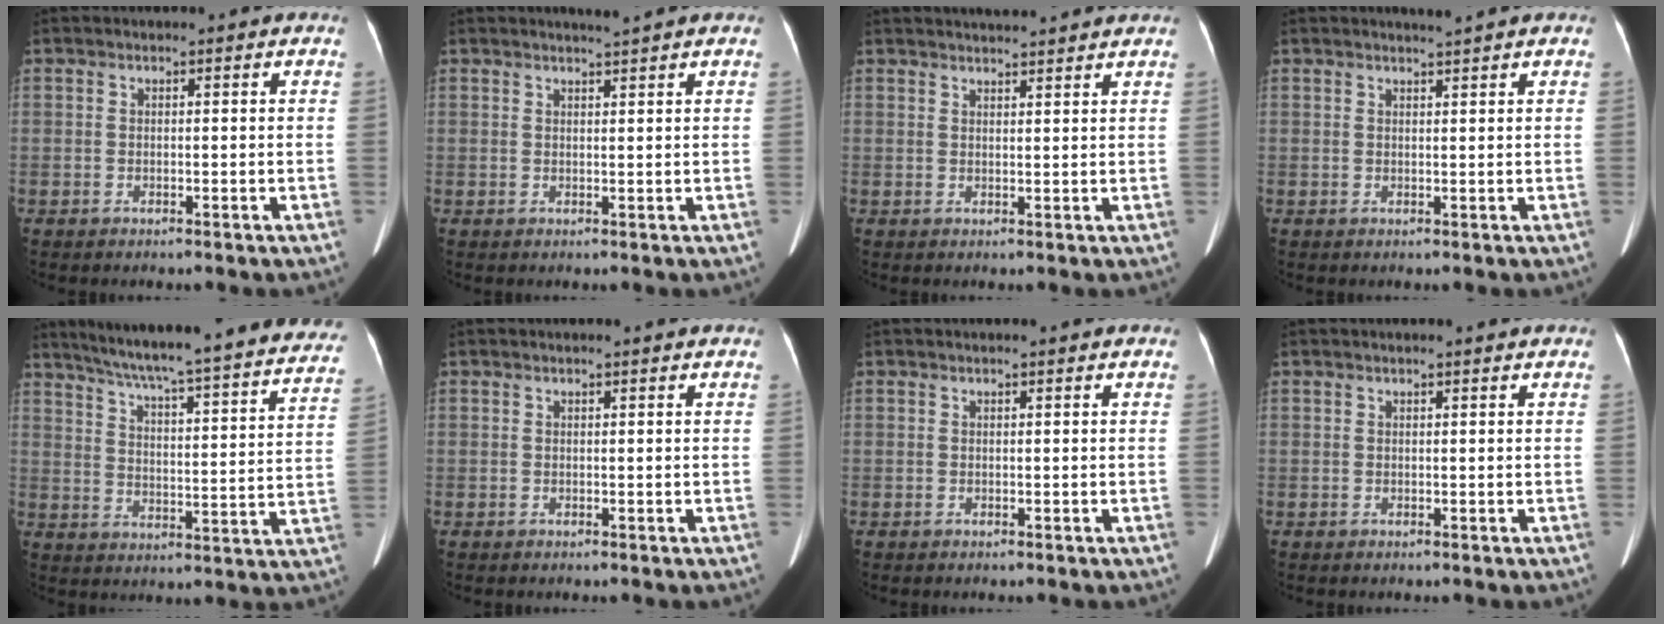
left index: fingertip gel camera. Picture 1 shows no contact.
{"total": 2.0, "force": [1.8, -0.5, 0.7], "torque": [-0.010, 0.003, 0.029]}
{"total": 6.2, "force": [5.9, -0.3, 1.8], "torque": [-0.028, 0.025, 0.074]}
{"total": 1.7, "force": [1.5, -0.4, 0.5], "torque": [-0.008, 0.002, 0.027]}
{"total": 32.9, "force": [29.5, 2.6, 14.4], "torque": [-0.218, -0.074, 0.362]}
{"total": 1.0, "force": [0.9, 0.0, 0.4], "torque": [-0.009, 0.016, 0.013]}
{"total": 0.6, "force": [0.6, 0.0, 0.2], "torque": [-0.004, 0.014, 0.008]}
{"total": 1.9, "force": [1.7, 0.0, 0.8], "torque": [-0.011, 0.020, 0.021]}